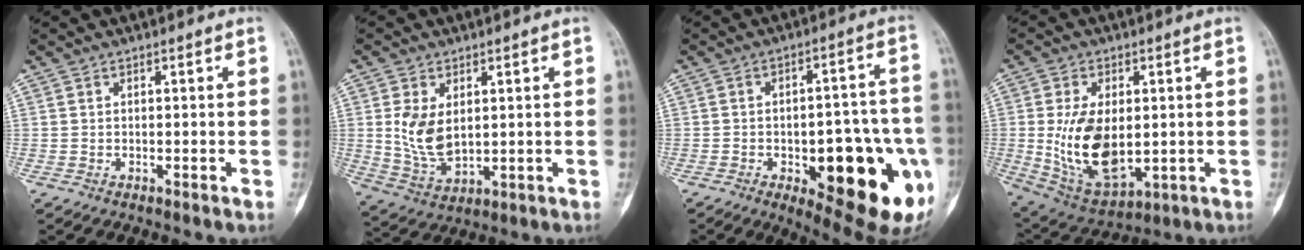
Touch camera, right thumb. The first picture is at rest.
{"total": 8.6, "force": [1.6, 5.3, 6.7], "torque": [-0.120, -0.016, 0.048]}
{"total": 24.8, "force": [-7.5, 9.3, 21.8], "torque": [-0.222, 0.019, -0.075]}
{"total": 13.2, "force": [0.2, 7.9, 10.5], "torque": [-0.174, -0.013, 0.027]}